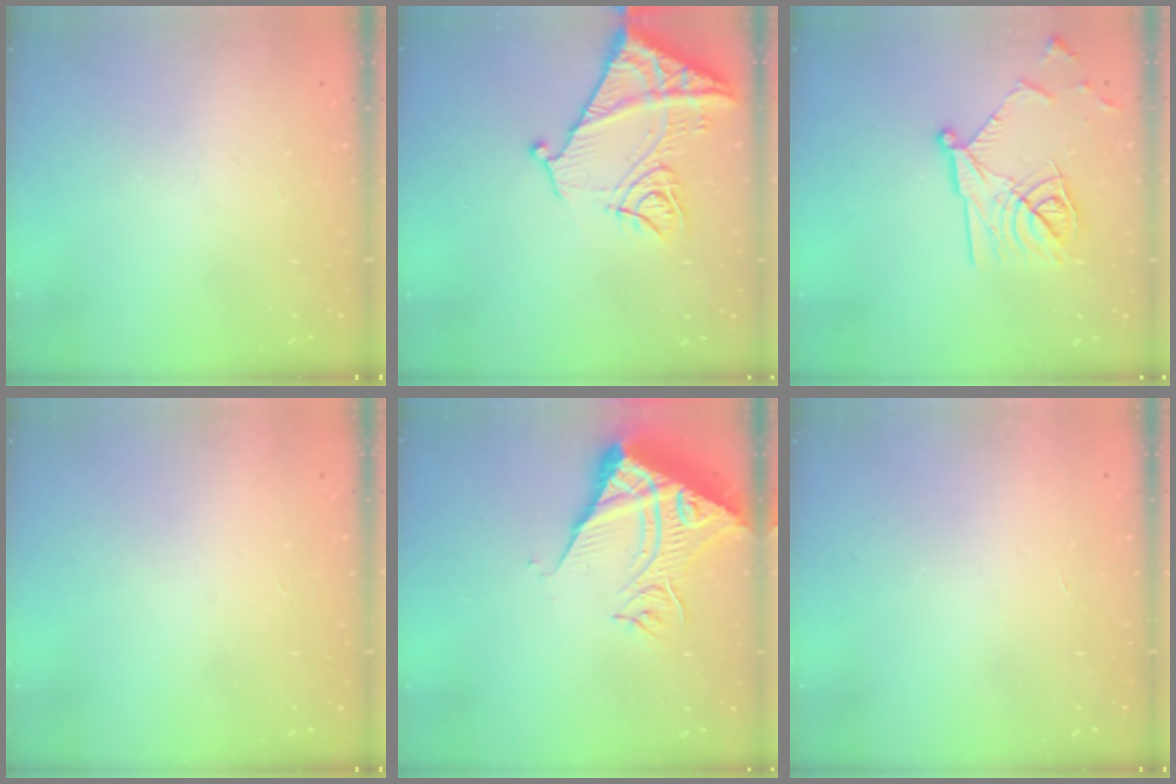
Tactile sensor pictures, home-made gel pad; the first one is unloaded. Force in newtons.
{"total": 15.7, "press": 15.6, "slide": 1.7}
{"total": 16.1, "press": 16.1, "slide": 0.6}
{"total": 1.5, "press": 1.5, "slide": 0.1}
{"total": 11.1, "press": 11.0, "slide": 1.3}
{"total": 1.8, "press": 1.8, "slide": 0.1}